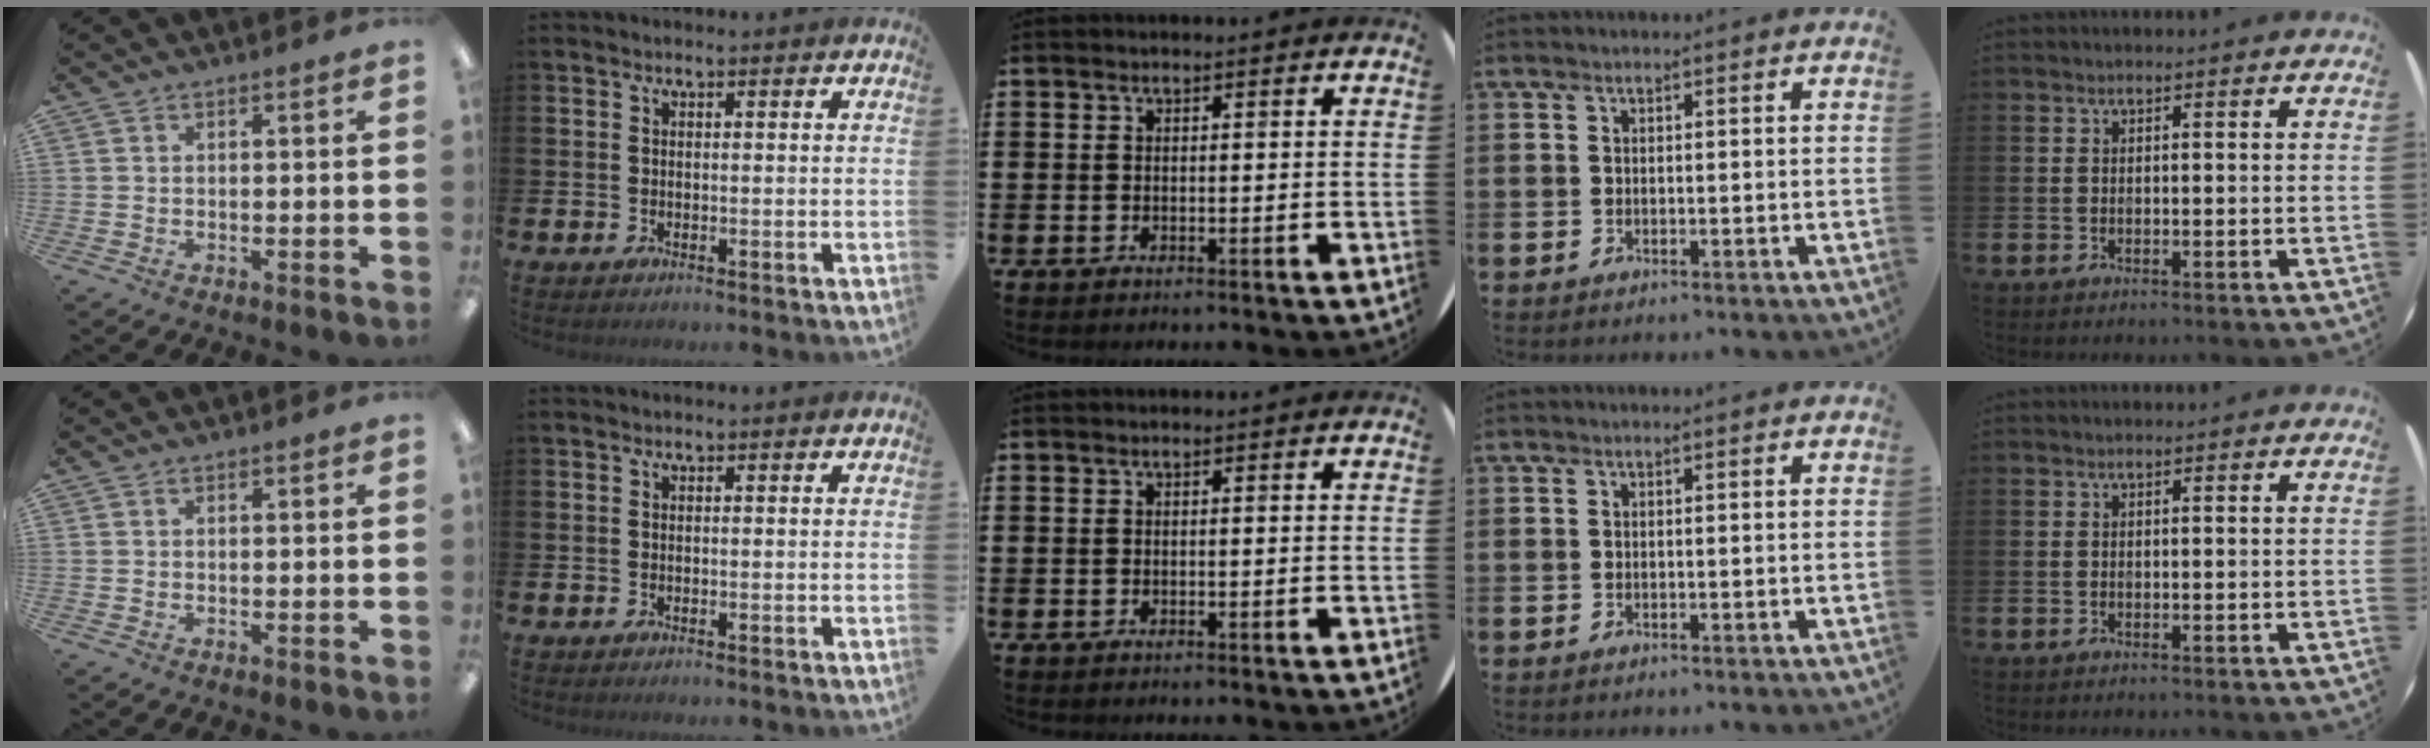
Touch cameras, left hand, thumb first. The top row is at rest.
{}